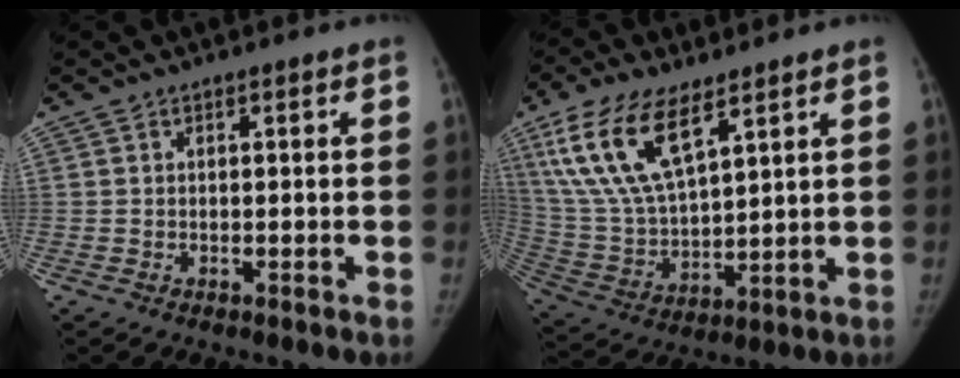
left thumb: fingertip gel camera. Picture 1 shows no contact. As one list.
[{"total": 16.9, "force": [9.1, 7.1, 12.3], "torque": [-0.239, -0.028, 0.185]}]